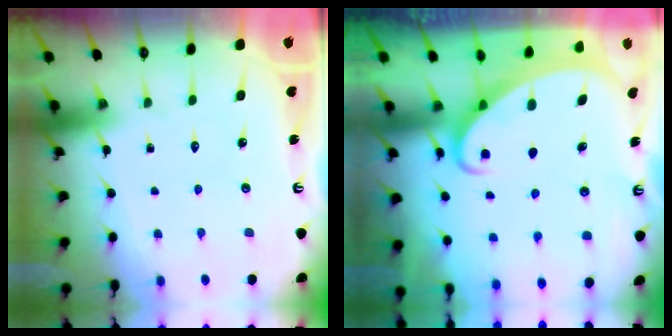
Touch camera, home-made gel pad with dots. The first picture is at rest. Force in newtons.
{"total": 2.4, "press": 2.4, "slide": 0.4}